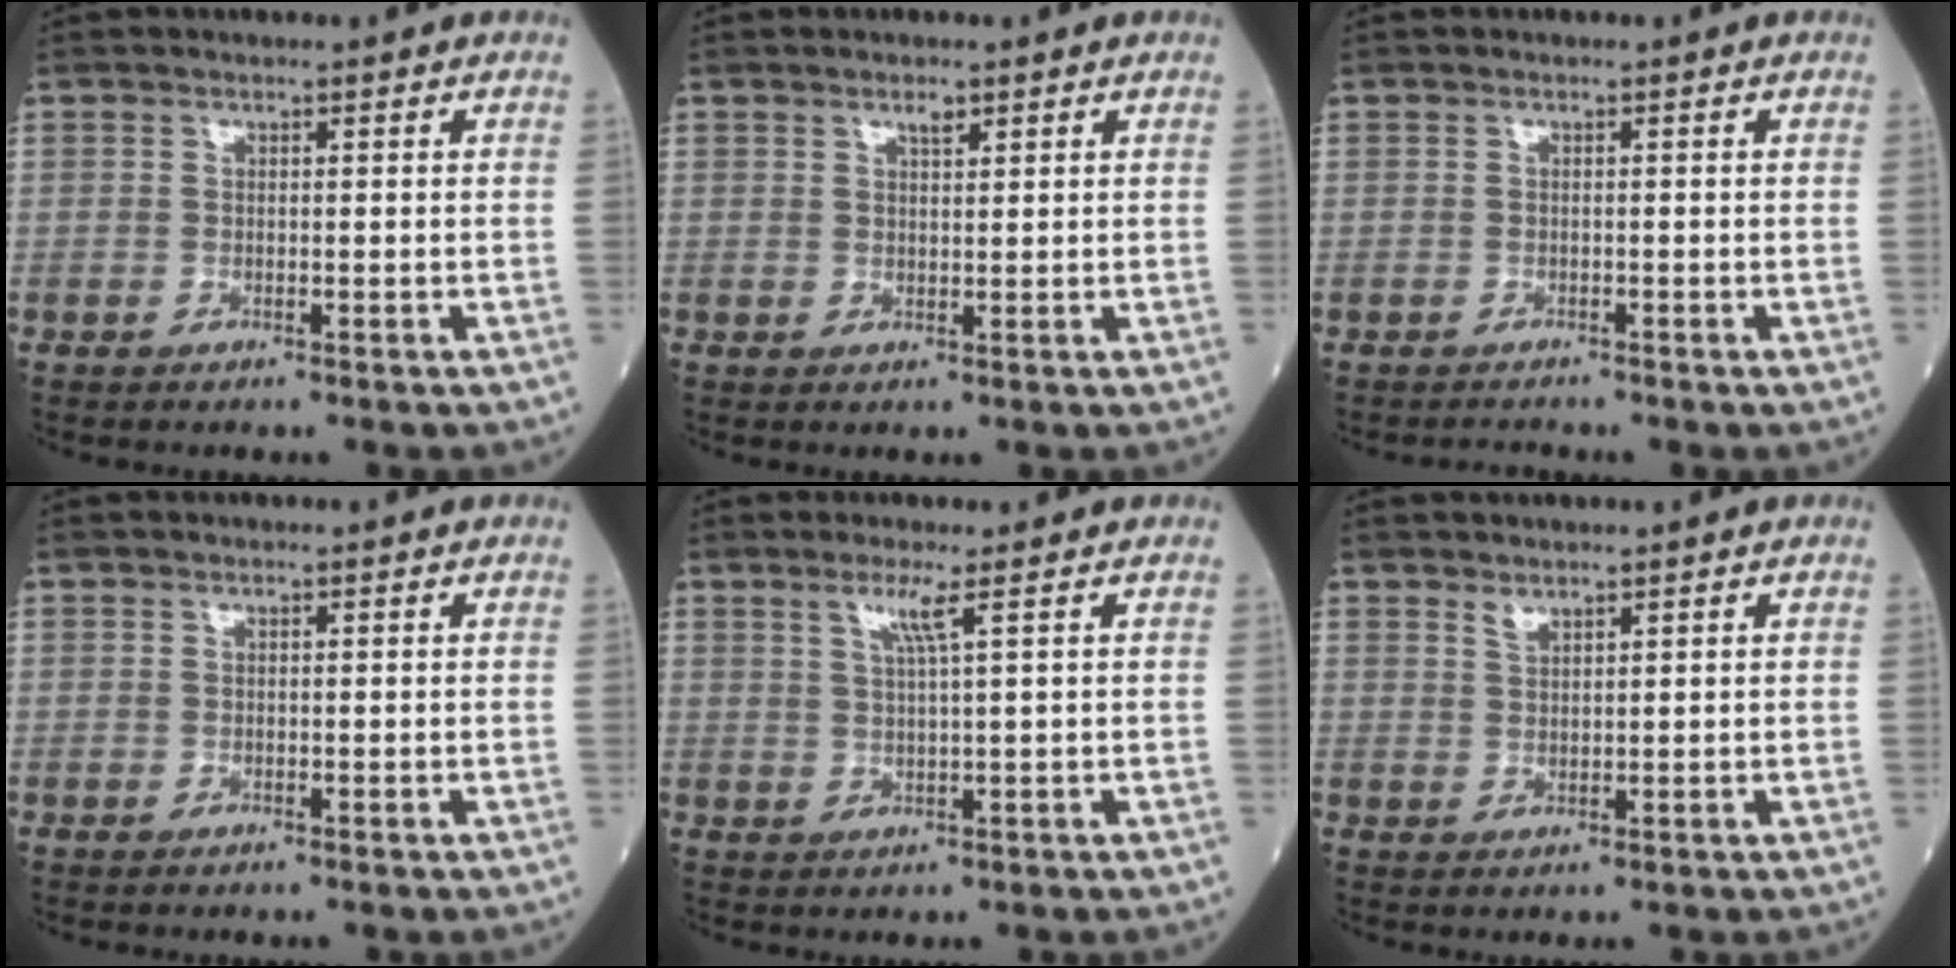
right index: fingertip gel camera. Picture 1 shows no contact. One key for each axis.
{"total": 1.4, "fx": 1.0, "fy": 0.5, "fz": 1.0, "tx": -0.017, "ty": -0.001, "tz": 0.017}
{"total": 0.9, "fx": -0.9, "fy": -0.2, "fz": -0.2, "tx": 0.001, "ty": -0.007, "tz": -0.013}
{"total": 0.0}
{"total": 3.0, "fx": 1.5, "fy": -0.7, "fz": 2.5, "tx": -0.054, "ty": -0.002, "tz": 0.032}
{"total": 1.3, "fx": 1.2, "fy": 0.3, "fz": 0.5, "tx": -0.011, "ty": -0.004, "tz": 0.024}